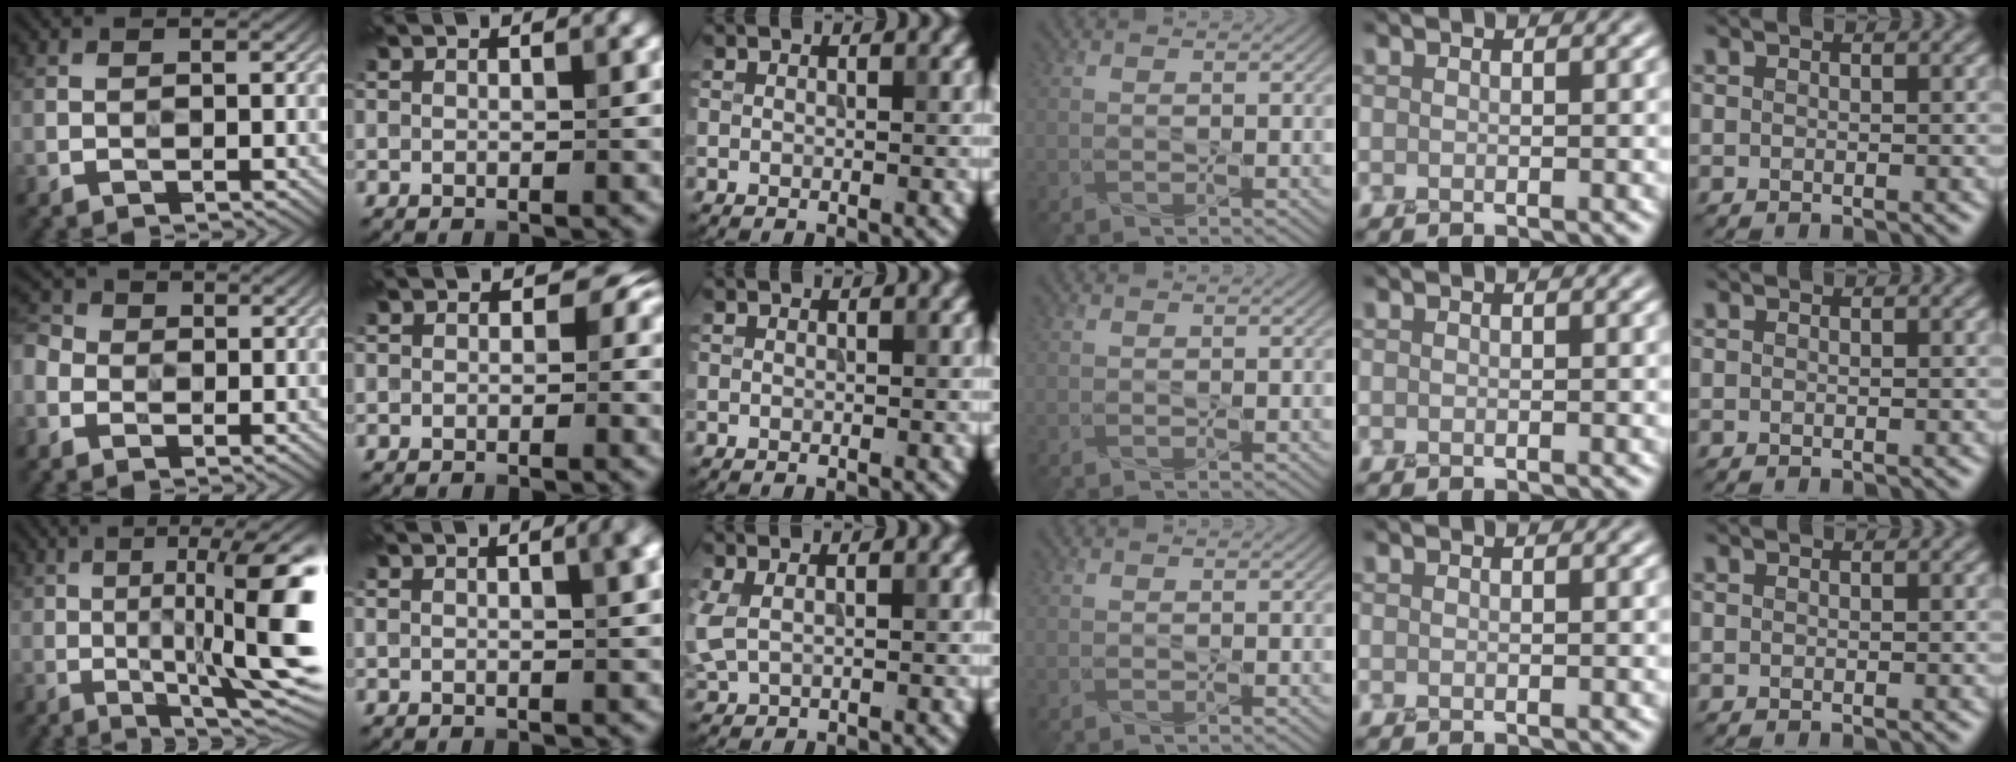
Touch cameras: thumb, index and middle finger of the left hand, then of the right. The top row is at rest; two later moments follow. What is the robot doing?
{"motion": "press", "object": "grip strengthener"}